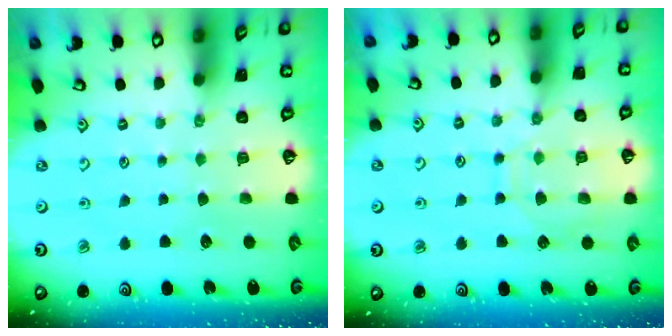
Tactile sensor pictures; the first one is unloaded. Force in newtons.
{"total": 10.3, "press": 10.2, "slide": 1.0}